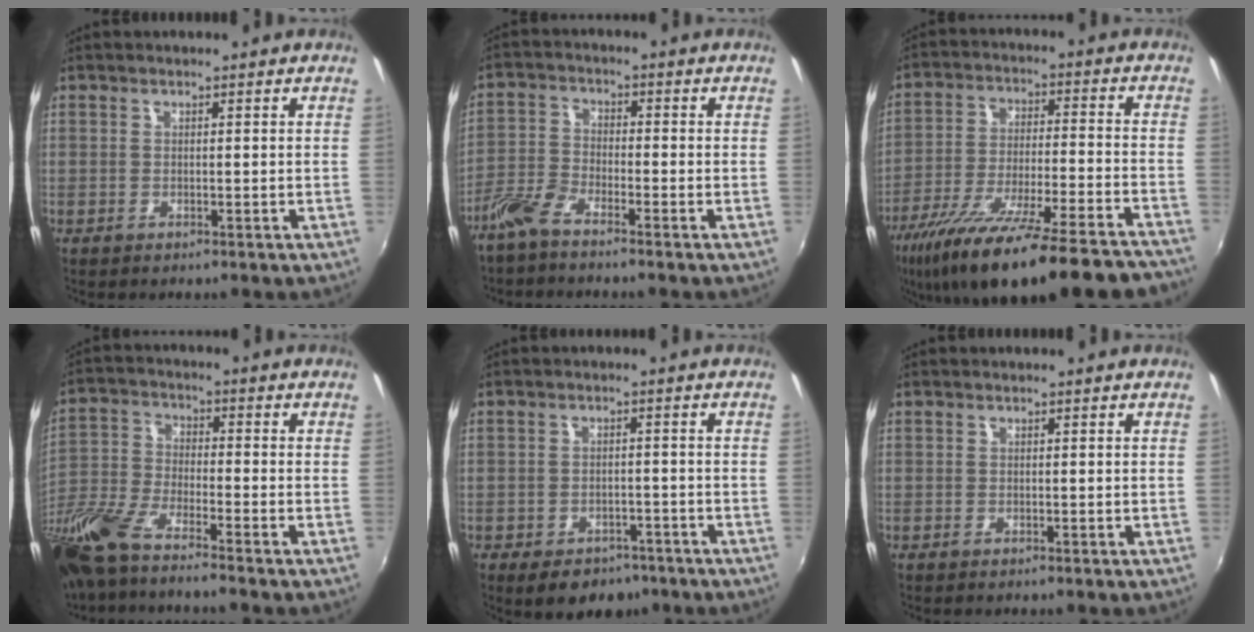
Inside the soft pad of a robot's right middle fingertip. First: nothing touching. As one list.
[{"total": 5.2, "force": [-4.3, 1.0, 2.7], "torque": [-0.067, 0.000, -0.093]}, {"total": 28.4, "force": [-23.7, 3.9, 15.3], "torque": [-0.265, -0.082, -0.350]}, {"total": 14.8, "force": [-11.3, 2.4, 9.2], "torque": [-0.212, -0.035, -0.226]}, {"total": 7.6, "force": [-5.1, 4.8, 3.0], "torque": [-0.061, 0.002, -0.060]}, {"total": 0.0}]